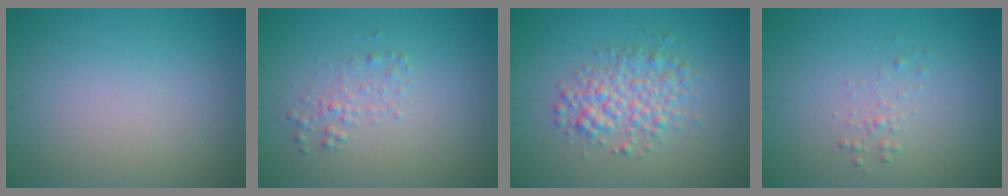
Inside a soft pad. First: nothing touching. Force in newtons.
{"total": 1.3, "press": 1.3, "slide": 0.0}
{"total": 3.6, "press": 3.6, "slide": 0.1}
{"total": 0.9, "press": 0.9, "slide": 0.0}